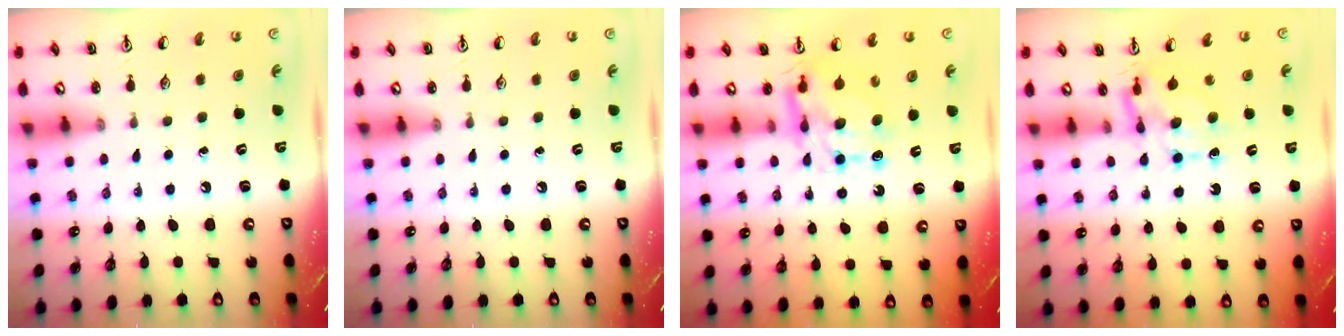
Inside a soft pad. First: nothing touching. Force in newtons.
{"total": 0.0}
{"total": 9.1, "press": 9.1, "slide": 0.8}
{"total": 6.5, "press": 6.5, "slide": 0.7}